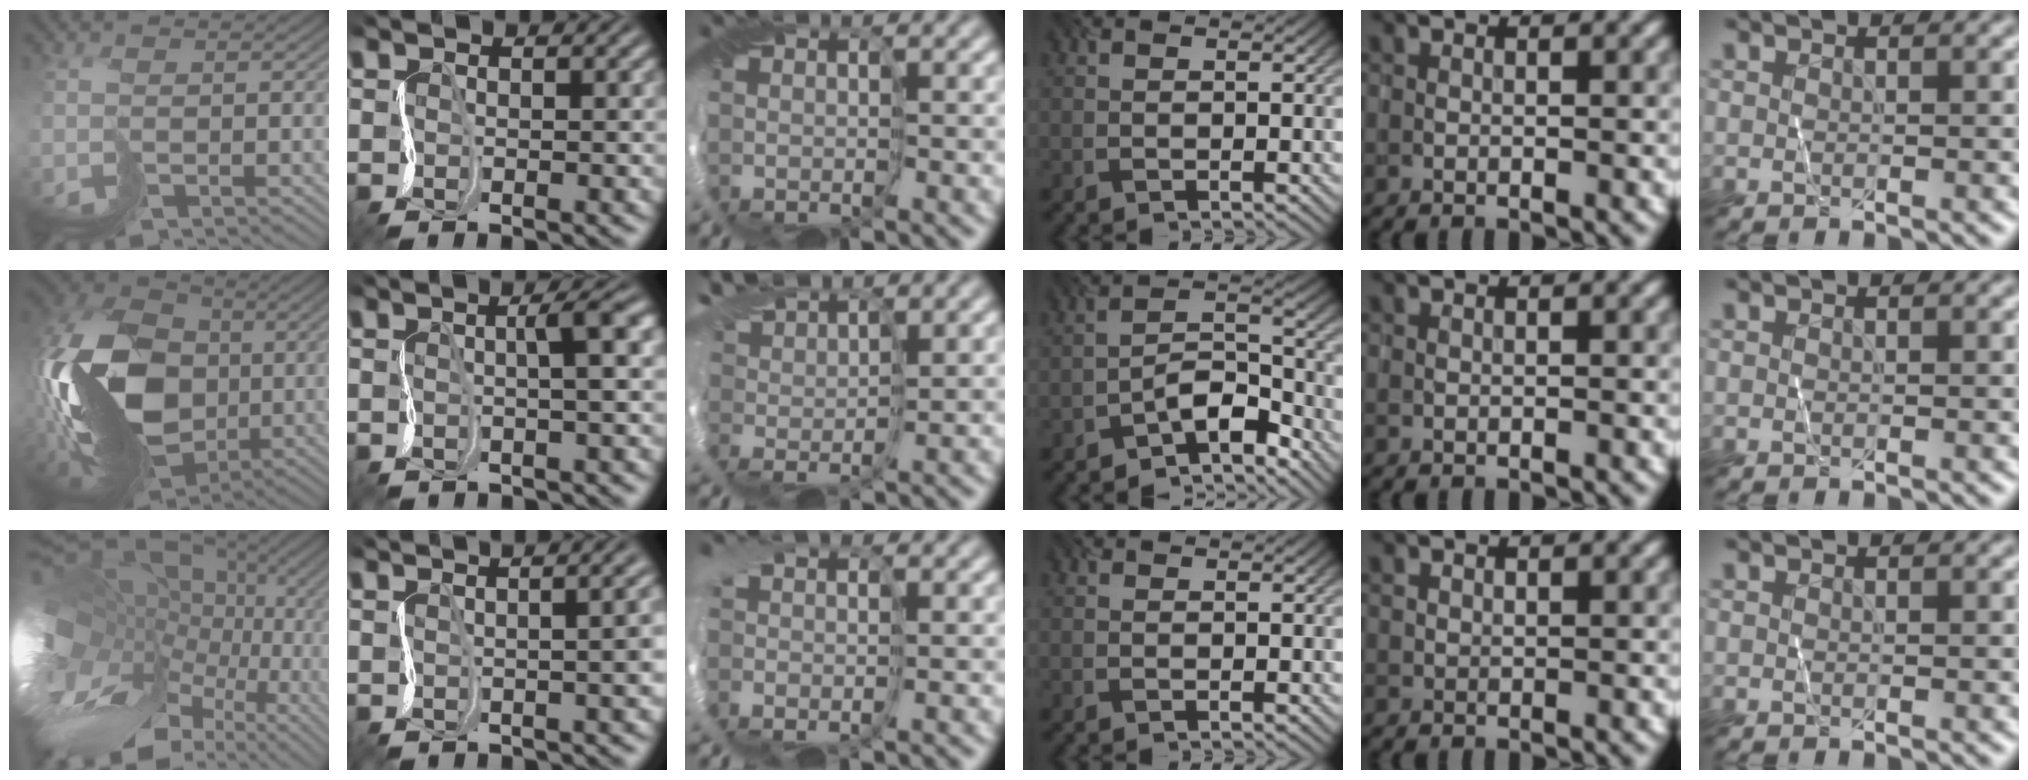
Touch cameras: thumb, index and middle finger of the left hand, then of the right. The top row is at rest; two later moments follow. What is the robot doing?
{"motion": "cut", "object": "receipt paper"}